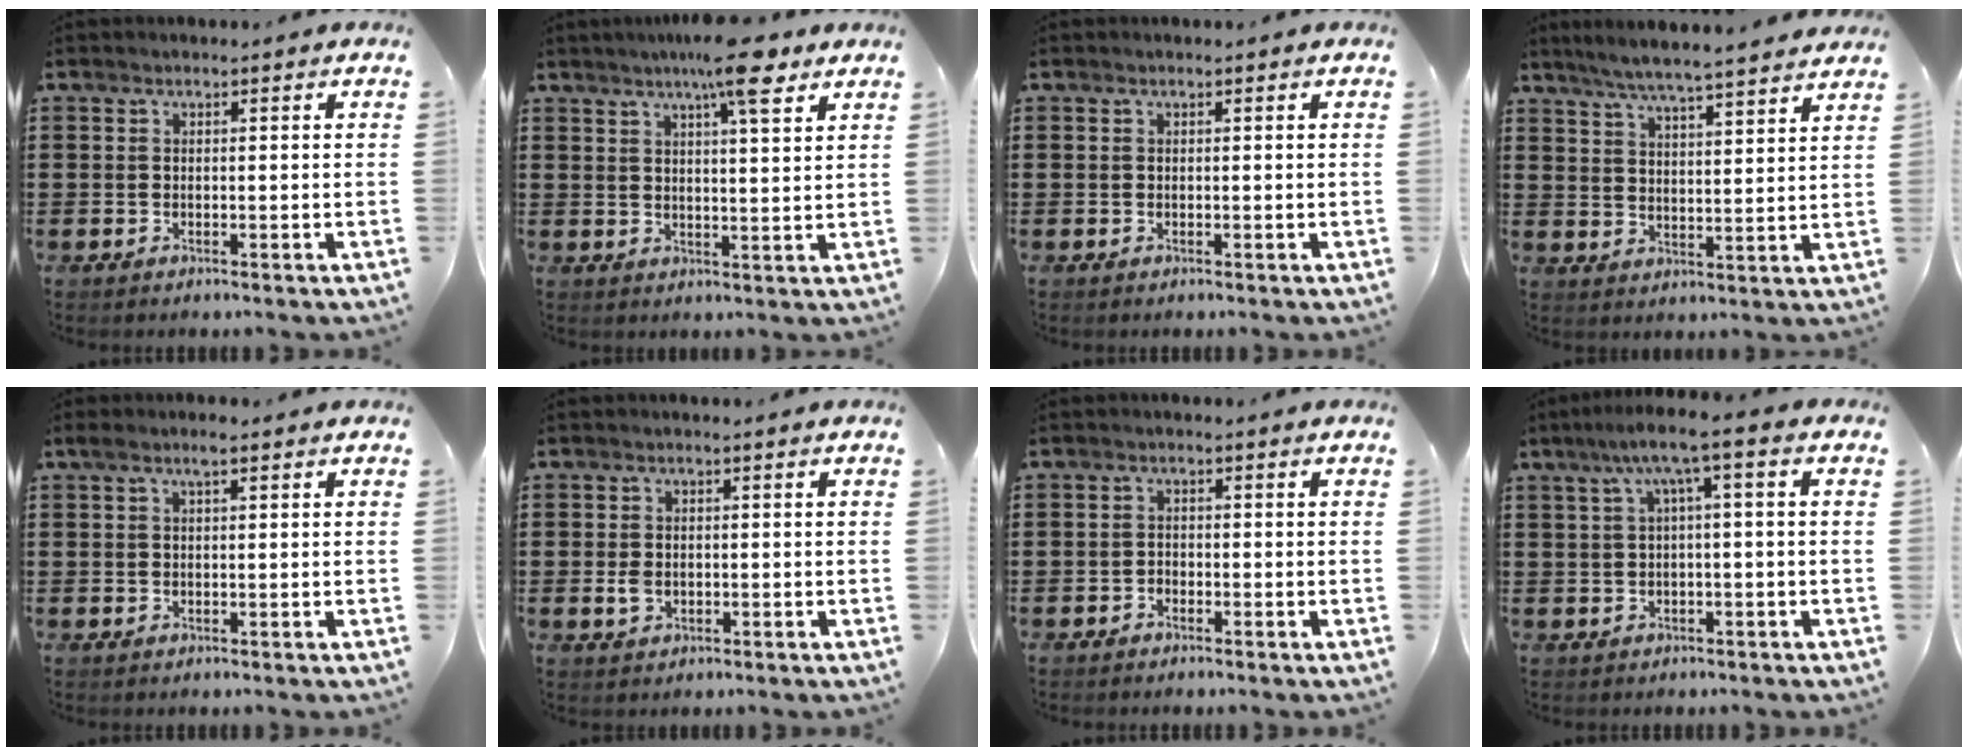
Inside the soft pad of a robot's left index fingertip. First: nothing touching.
{"total": 8.5, "force": [5.8, 1.3, 6.1], "torque": [-0.100, -0.013, 0.094]}
{"total": 0.0}
{"total": 5.5, "force": [5.1, -0.7, 2.0], "torque": [-0.057, -0.028, 0.087]}
{"total": 2.3, "force": [1.1, 0.5, 2.0], "torque": [-0.040, 0.005, 0.019]}
{"total": 2.0, "force": [-0.3, 1.5, 1.3], "torque": [-0.035, 0.002, -0.008]}
{"total": 1.3, "force": [-1.2, 0.4, 0.0], "torque": [-0.006, 0.002, -0.026]}
{"total": 5.2, "force": [0.6, 0.1, 5.1], "torque": [-0.101, 0.003, 0.004]}